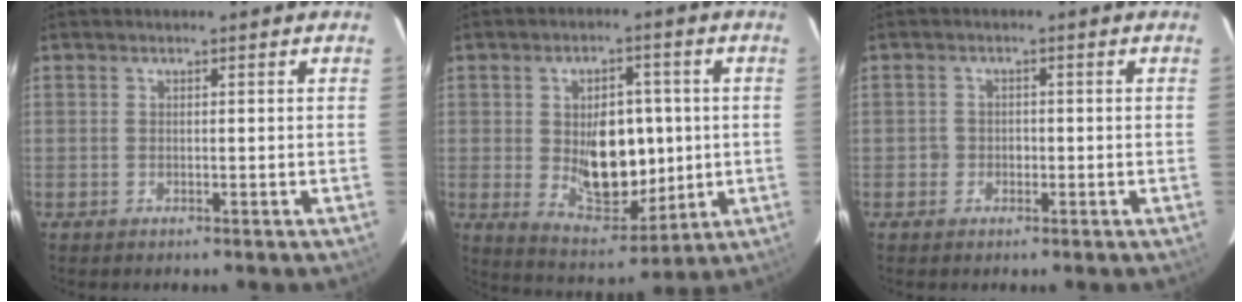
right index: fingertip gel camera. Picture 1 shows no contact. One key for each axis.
{"total": 12.9, "fx": 0.3, "fy": 8.0, "fz": 10.1, "tx": -0.174, "ty": -0.006, "tz": 0.026}
{"total": 2.0, "fx": -0.7, "fy": 1.8, "fz": 0.1, "tx": -0.002, "ty": 0.005, "tz": -0.011}